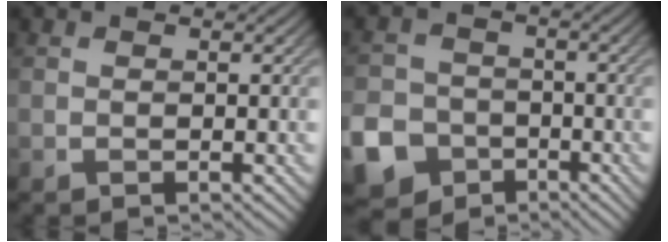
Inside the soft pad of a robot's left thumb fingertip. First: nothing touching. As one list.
[{"total": 10.5, "force": [-5.5, 8.2, 3.5], "torque": [-0.096, -0.043, -0.116]}]